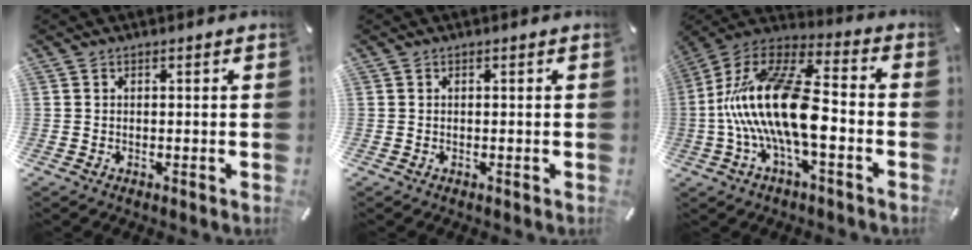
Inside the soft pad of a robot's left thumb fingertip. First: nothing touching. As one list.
[{"total": 0.0}, {"total": 20.5, "force": [-3.4, 8.6, 18.3], "torque": [-0.369, 0.007, -0.054]}]